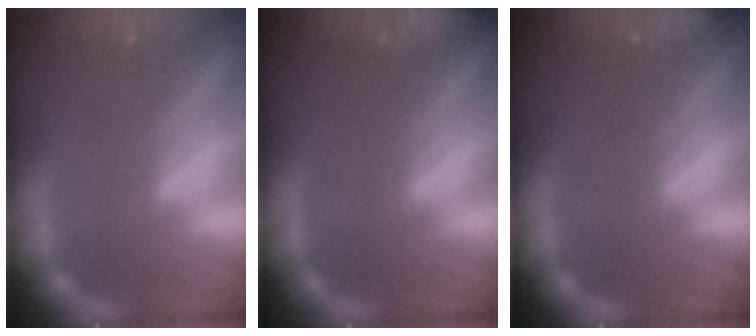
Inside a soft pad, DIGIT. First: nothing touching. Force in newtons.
{"total": 5.0}
{"total": 3.5}